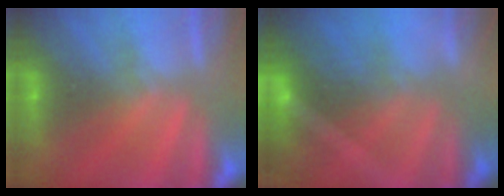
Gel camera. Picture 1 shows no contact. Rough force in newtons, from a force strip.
{"total": 8.3}